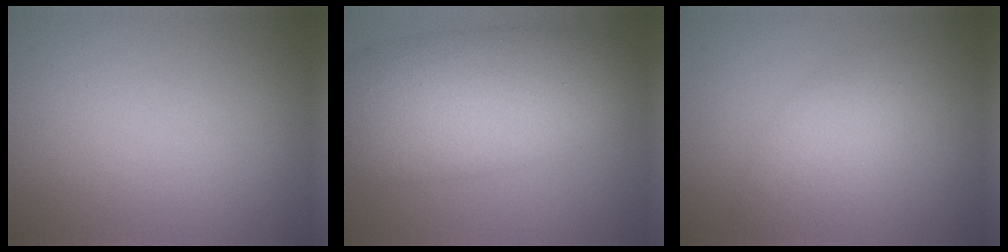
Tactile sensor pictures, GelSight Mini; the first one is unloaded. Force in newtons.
{"total": 10.4, "press": 10.4, "slide": 0.2}
{"total": 3.4, "press": 3.4, "slide": 0.0}